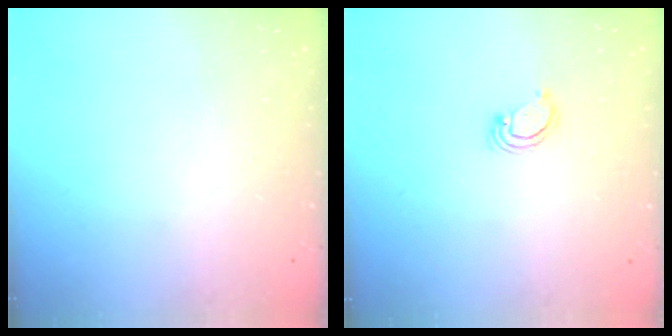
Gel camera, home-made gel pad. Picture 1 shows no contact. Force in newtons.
{"total": 2.5, "press": 2.5, "slide": 0.2}